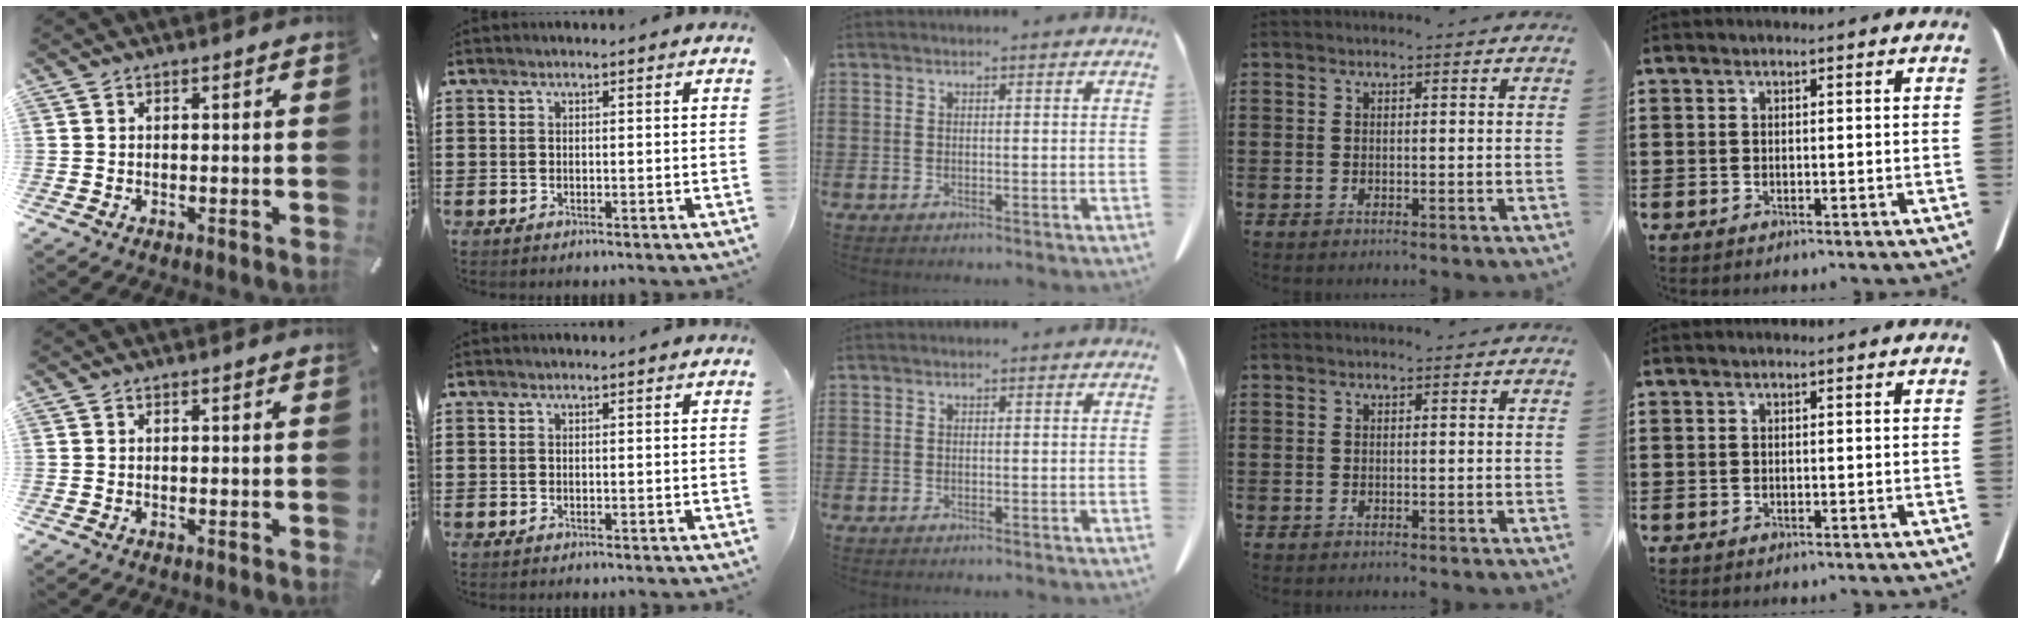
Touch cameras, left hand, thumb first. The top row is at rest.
{}